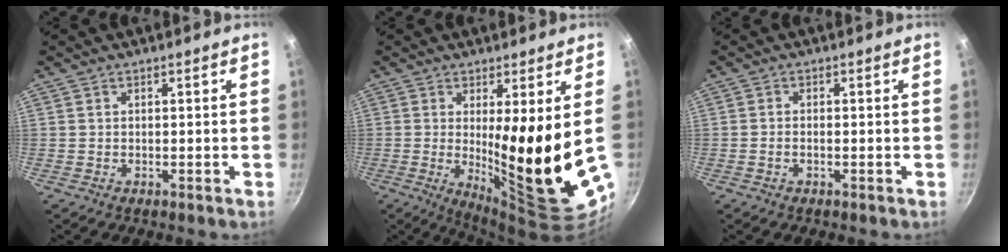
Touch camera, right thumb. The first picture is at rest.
{"total": 17.4, "force": [0.5, 3.1, 17.1], "torque": [-0.239, -0.040, 0.025]}
{"total": 1.0, "force": [-0.5, 0.4, 0.8], "torque": [-0.026, 0.007, -0.014]}